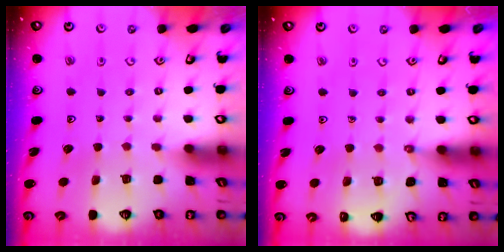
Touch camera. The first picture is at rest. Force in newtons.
{"total": 5.8, "press": 5.6, "slide": 1.6}